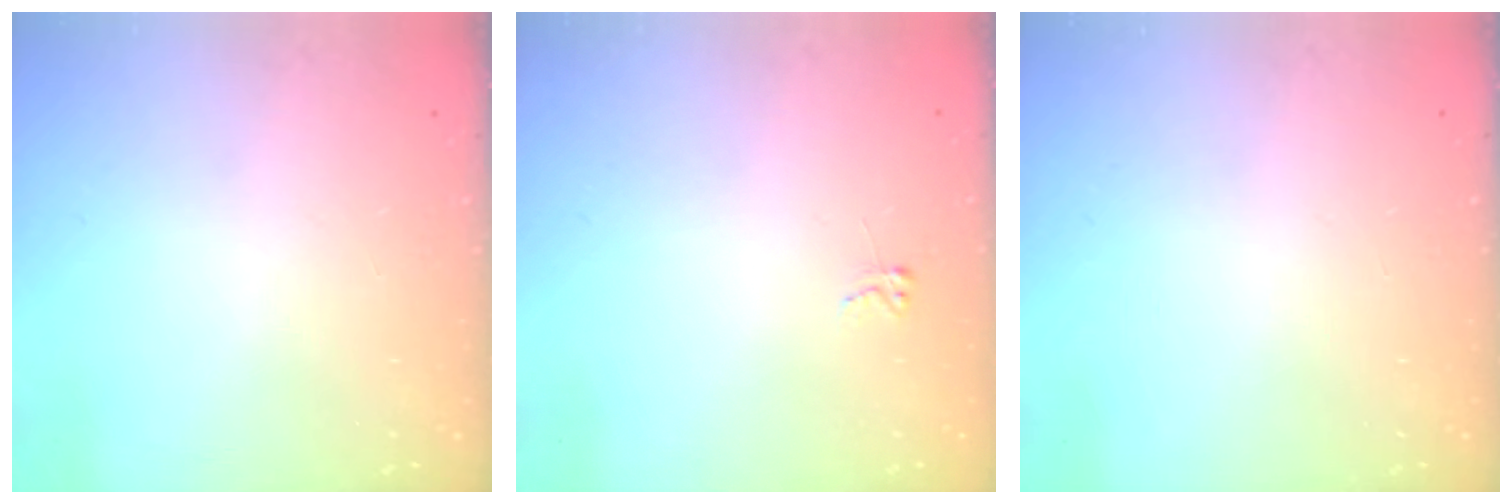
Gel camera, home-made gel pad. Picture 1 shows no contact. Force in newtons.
{"total": 2.6, "press": 2.6, "slide": 0.4}
{"total": 0.0}